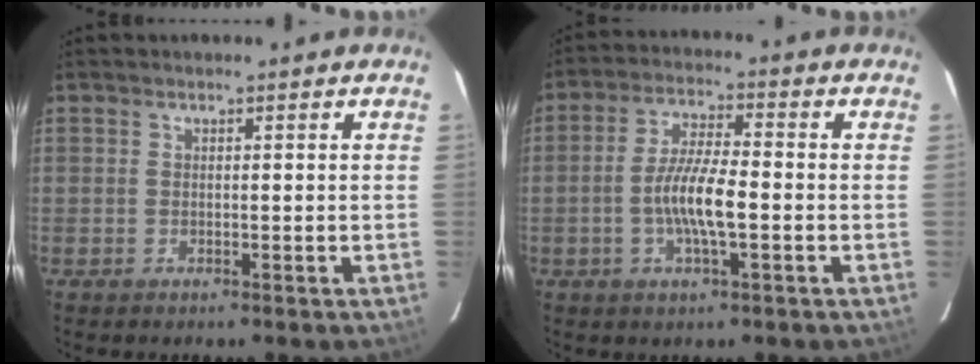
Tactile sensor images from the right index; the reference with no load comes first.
{"total": 8.2, "force": [-1.9, 1.5, 7.8], "torque": [-0.153, 0.002, -0.038]}